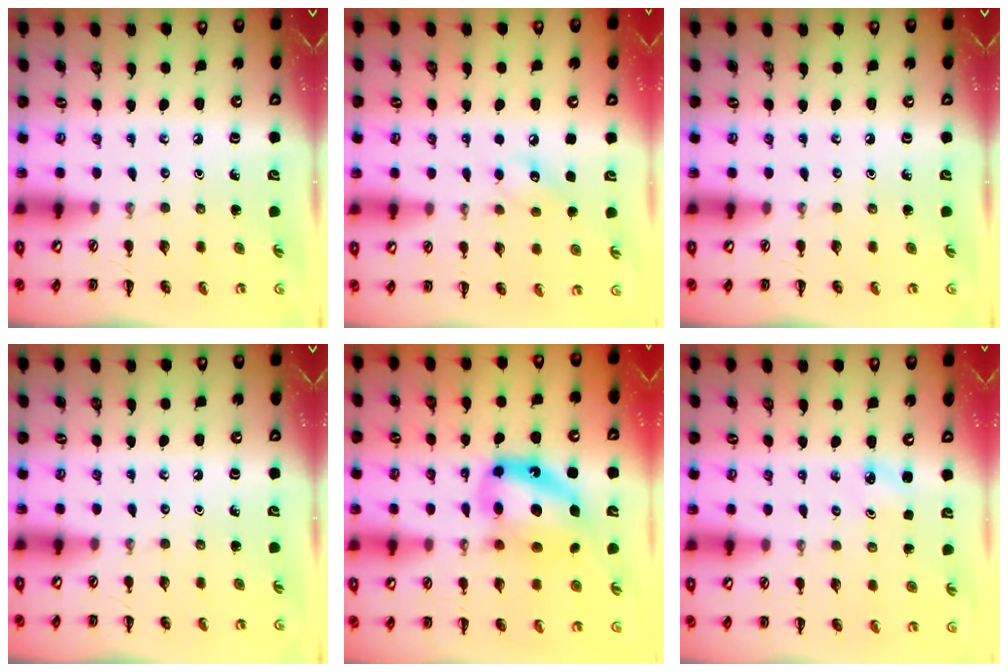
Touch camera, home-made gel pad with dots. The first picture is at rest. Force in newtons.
{"total": 8.1, "press": 8.0, "slide": 1.5}
{"total": 0.0}
{"total": 0.0}
{"total": 14.0, "press": 13.6, "slide": 3.3}
{"total": 2.5, "press": 2.4, "slide": 0.8}